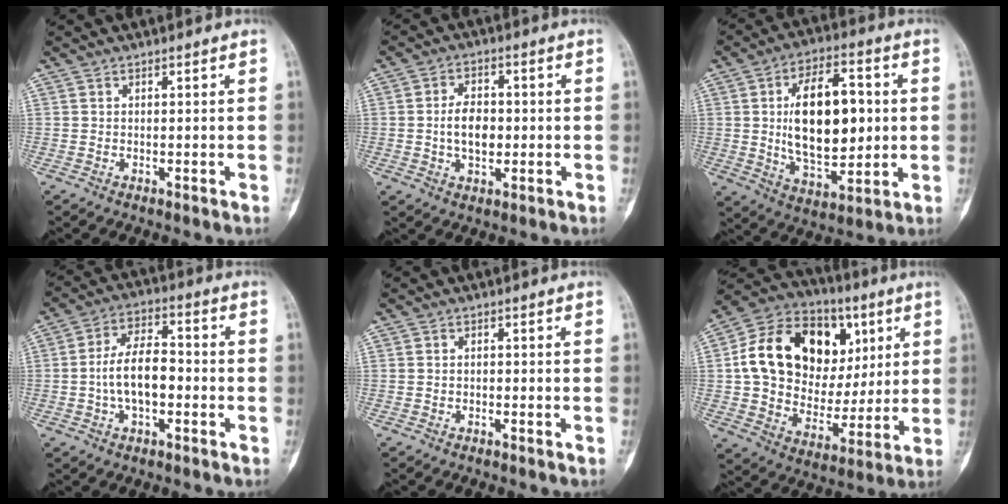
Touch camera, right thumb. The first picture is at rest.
{"total": 7.0, "force": [-0.4, 4.5, 5.4], "torque": [-0.081, 0.006, -0.007]}
{"total": 18.6, "force": [1.7, 9.9, 15.7], "torque": [-0.224, -0.005, 0.035]}
{"total": 10.3, "force": [-1.6, 5.5, 8.5], "torque": [-0.150, 0.032, -0.035]}
{"total": 0.6, "force": [-0.3, 0.4, 0.3], "torque": [-0.004, 0.002, -0.008]}
{"total": 24.7, "force": [6.0, 18.2, 15.6], "torque": [-0.230, 0.022, 0.107]}